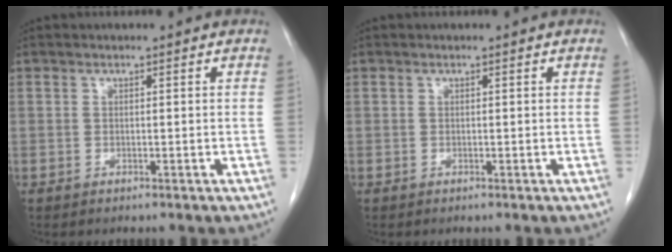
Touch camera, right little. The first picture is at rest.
{"total": 0.0}